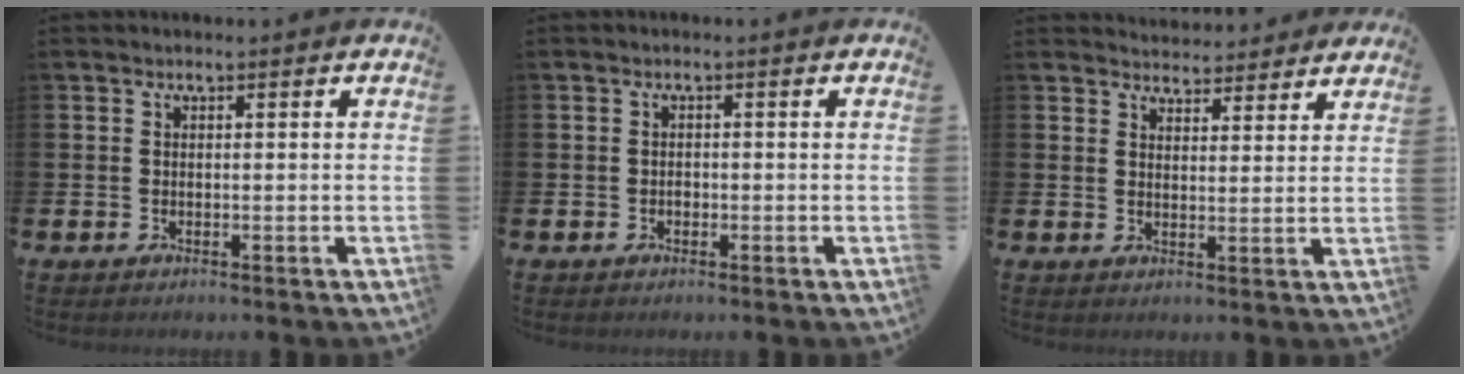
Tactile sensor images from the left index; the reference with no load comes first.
{"total": 0.7, "force": [-0.3, 0.6, 0.3], "torque": [-0.005, 0.002, -0.007]}
{"total": 3.9, "force": [3.9, 0.8, -0.2], "torque": [-0.002, -0.024, 0.071]}